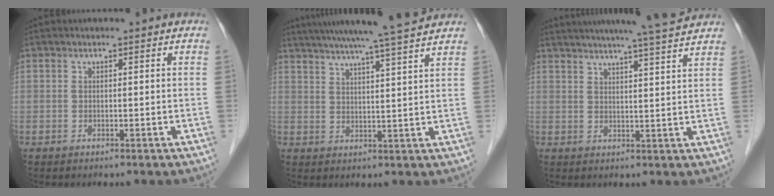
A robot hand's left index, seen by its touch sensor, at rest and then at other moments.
{"total": 15.0, "force": [13.1, -1.4, 7.2], "torque": [-0.127, -0.001, 0.179]}
{"total": 13.4, "force": [12.0, -0.9, 5.9], "torque": [-0.100, -0.005, 0.153]}